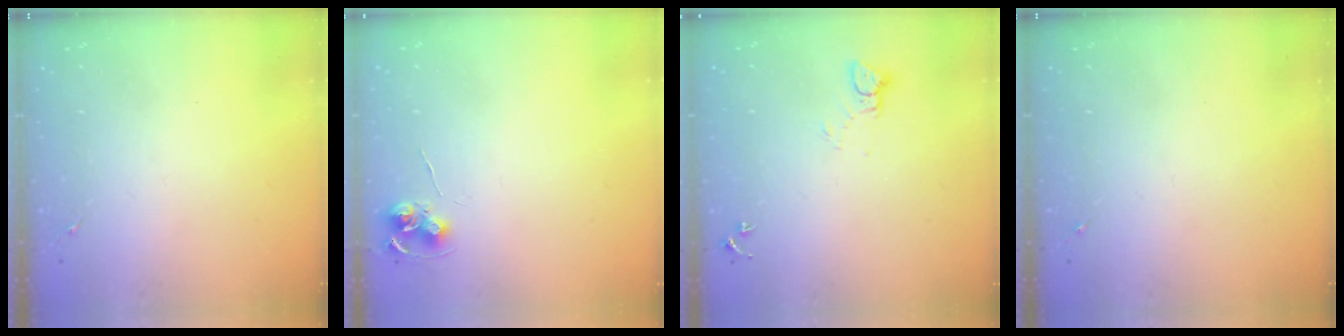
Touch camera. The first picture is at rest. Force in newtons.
{"total": 7.9, "press": 7.9, "slide": 0.5}
{"total": 3.1, "press": 3.1, "slide": 0.2}
{"total": 0.0}